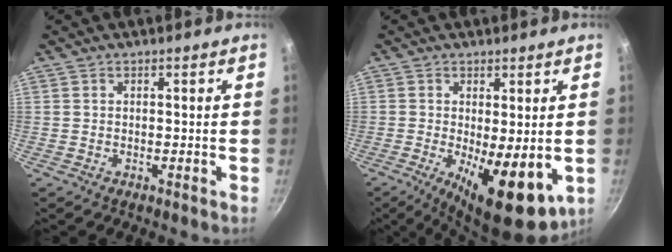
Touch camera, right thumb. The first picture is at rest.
{"total": 13.0, "force": [-3.3, 4.7, 11.7], "torque": [-0.167, -0.027, -0.031]}